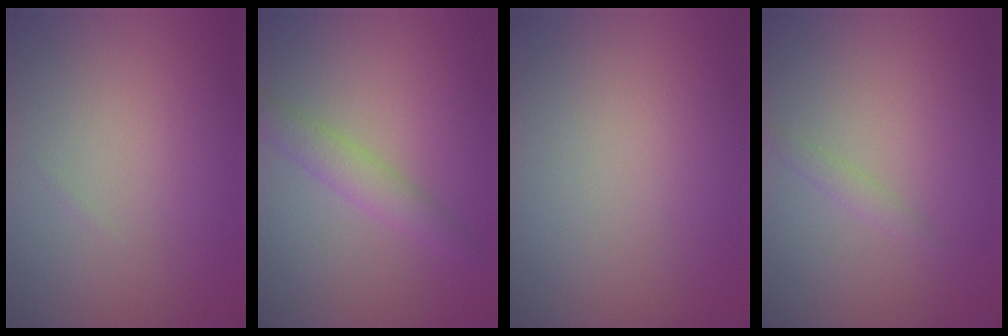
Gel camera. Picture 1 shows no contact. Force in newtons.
{"total": 2.9, "press": 2.9, "slide": 0.1}
{"total": 0.0}
{"total": 0.9, "press": 0.9, "slide": 0.0}